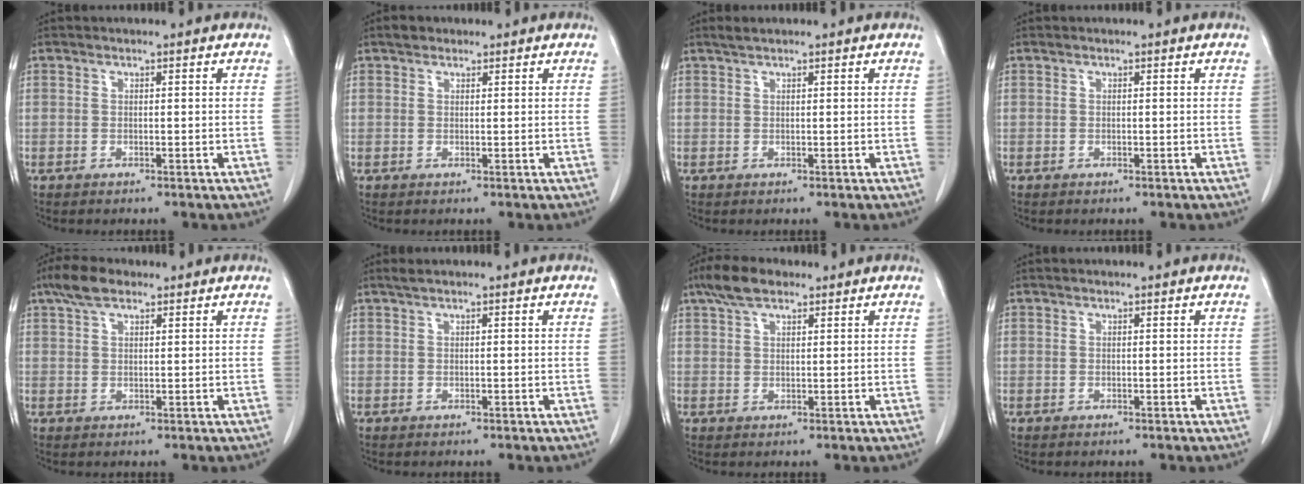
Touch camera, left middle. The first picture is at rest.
{"total": 1.6, "force": [1.3, 0.9, 0.5], "torque": [-0.013, 0.010, 0.019]}
{"total": 1.3, "force": [1.1, 0.0, 0.7], "torque": [-0.018, 0.008, 0.025]}
{"total": 0.0}
{"total": 4.6, "force": [3.1, 1.8, 2.8], "torque": [-0.061, 0.016, 0.060]}
{"total": 1.0, "force": [0.7, -0.1, 0.6], "torque": [-0.019, 0.011, 0.018]}
{"total": 5.2, "force": [3.7, 2.0, 3.1], "torque": [-0.067, 0.017, 0.069]}
{"total": 0.0}